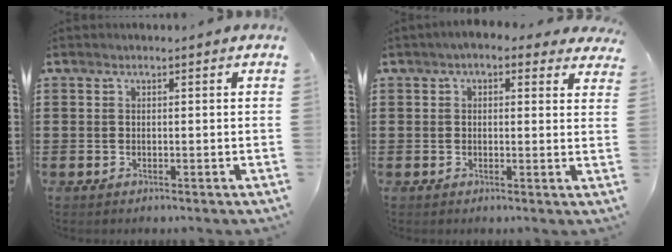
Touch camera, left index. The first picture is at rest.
{"total": 2.3, "force": [1.5, 1.2, 1.3], "torque": [-0.031, 0.003, 0.024]}